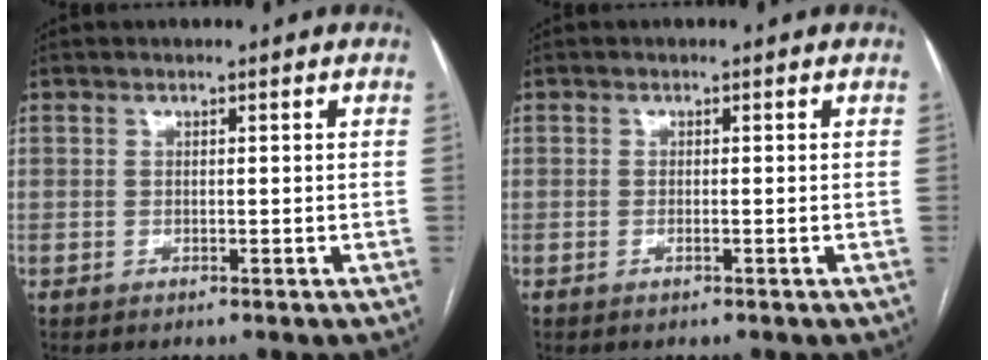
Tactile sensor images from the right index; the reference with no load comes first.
{"total": 0.6, "force": [-0.2, 0.1, 0.6], "torque": [-0.013, -0.001, -0.002]}